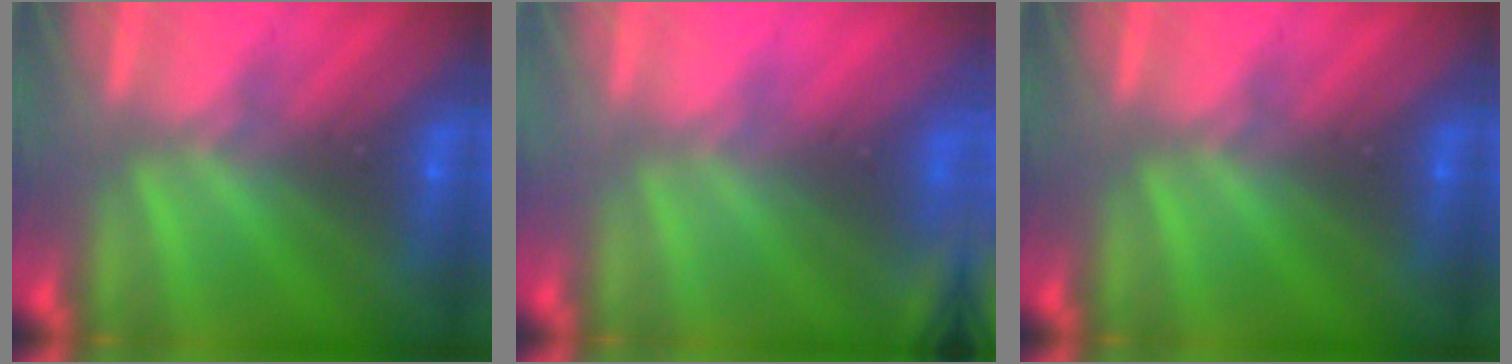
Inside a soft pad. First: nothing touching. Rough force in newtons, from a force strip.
{"total": 2.4}
{"total": 0.0}